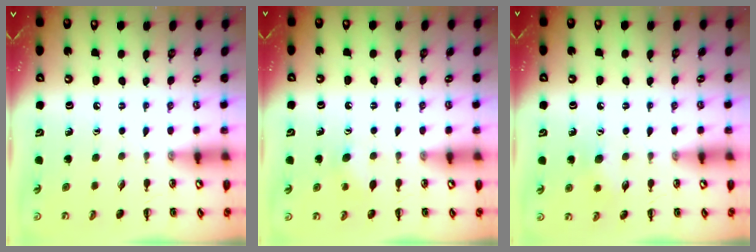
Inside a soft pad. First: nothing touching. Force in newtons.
{"total": 4.7, "press": 4.6, "slide": 1.1}
{"total": 6.9, "press": 6.7, "slide": 1.7}